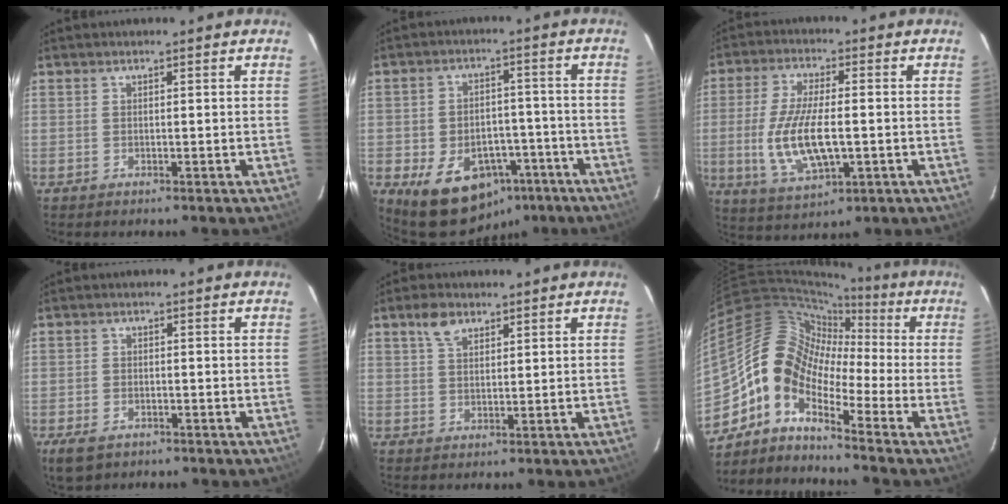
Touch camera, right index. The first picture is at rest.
{"total": 13.4, "force": [-7.5, 9.3, 6.2], "torque": [-0.127, 0.021, -0.082]}
{"total": 12.7, "force": [-1.7, 4.8, 11.7], "torque": [-0.239, -0.012, -0.026]}
{"total": 4.6, "force": [-2.7, 2.9, 2.3], "torque": [-0.056, -0.011, -0.046]}
{"total": 4.3, "force": [2.7, 2.4, 2.3], "torque": [-0.041, 0.011, 0.051]}
{"total": 9.8, "force": [-4.5, 6.1, 6.2], "torque": [-0.096, 0.029, -0.116]}